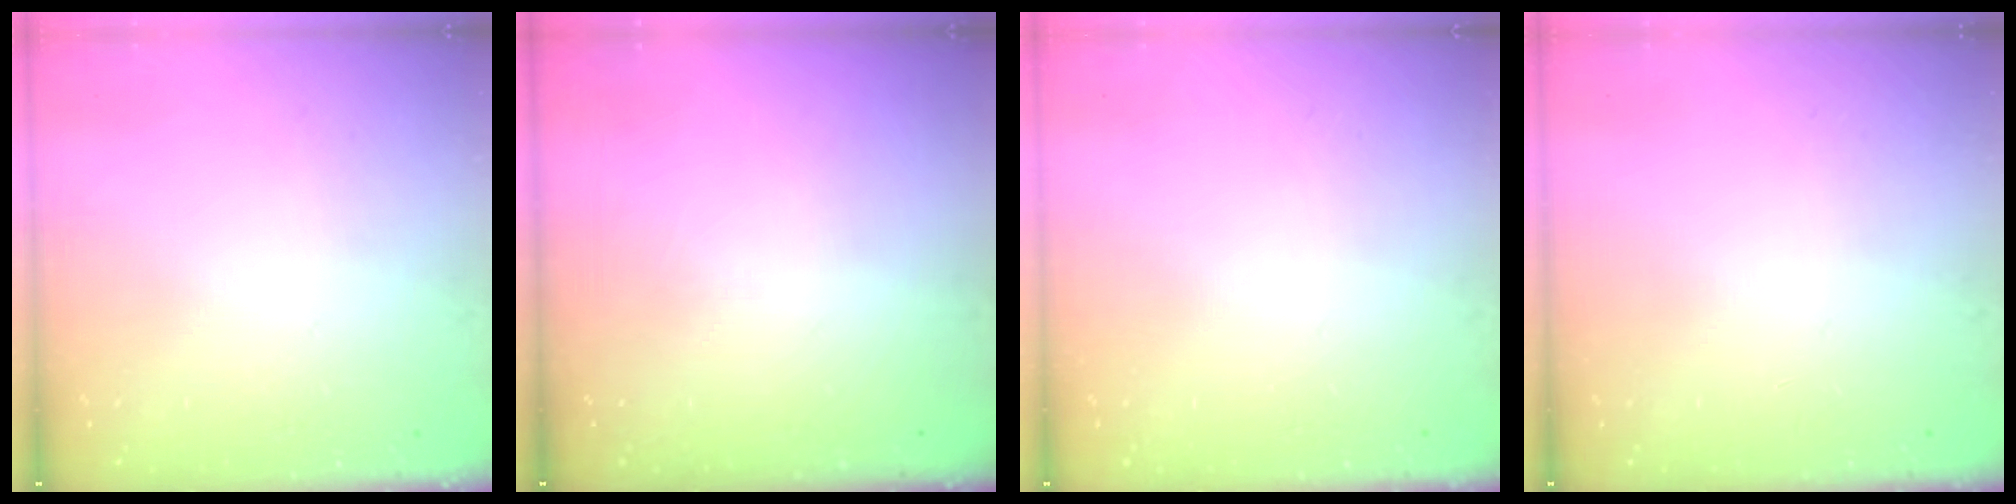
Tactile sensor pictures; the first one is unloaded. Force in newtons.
{"total": 0.0}
{"total": 0.0}
{"total": 0.0}